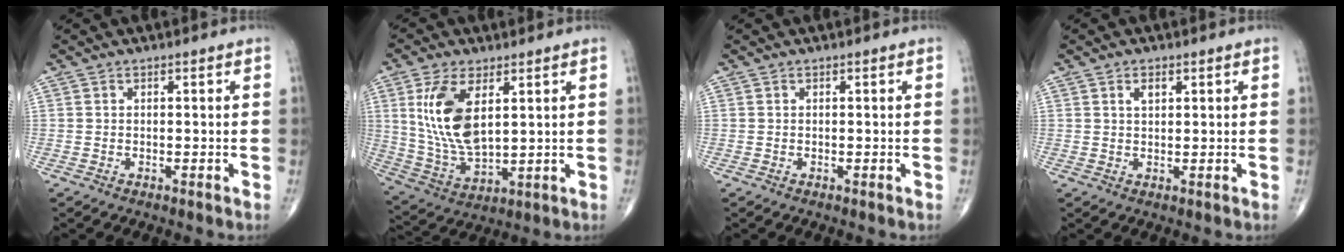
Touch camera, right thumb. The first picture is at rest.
{"total": 13.6, "force": [4.0, 6.6, 11.2], "torque": [-0.222, -0.022, 0.091]}
{"total": 0.0}
{"total": 2.1, "force": [1.0, 1.1, 1.5], "torque": [-0.020, -0.004, 0.017]}